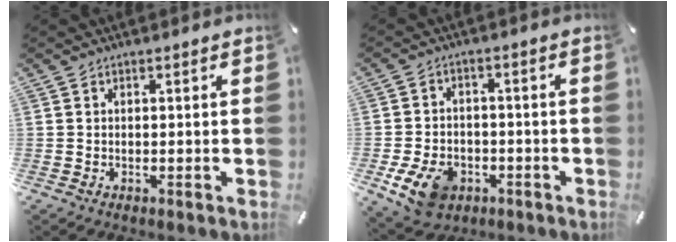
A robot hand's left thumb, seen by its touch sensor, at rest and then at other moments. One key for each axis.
{"total": 9.7, "fx": -4.0, "fy": 7.2, "fz": 5.2, "tx": -0.102, "ty": 0.015, "tz": -0.073}